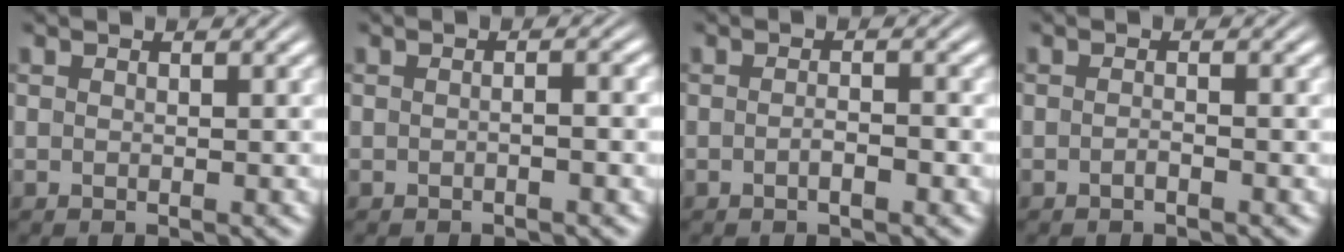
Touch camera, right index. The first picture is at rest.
{"total": 0.7, "force": [-0.3, 0.0, 0.6], "torque": [0.002, 0.009, -0.011]}
{"total": 1.3, "force": [-0.9, 0.3, 1.0], "torque": [-0.007, 0.003, -0.019]}
{"total": 0.7, "force": [-0.7, -0.1, 0.2], "torque": [0.004, 0.003, -0.016]}